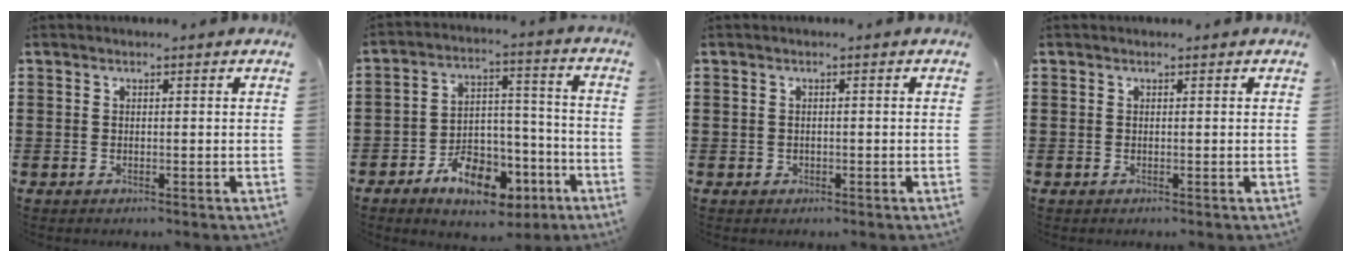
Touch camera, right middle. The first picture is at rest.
{"total": 9.6, "force": [-5.9, 5.3, 5.5], "torque": [-0.090, 0.028, -0.096]}
{"total": 0.5, "force": [0.0, 0.5, 0.1], "torque": [-0.004, 0.004, -0.001]}
{"total": 0.0}